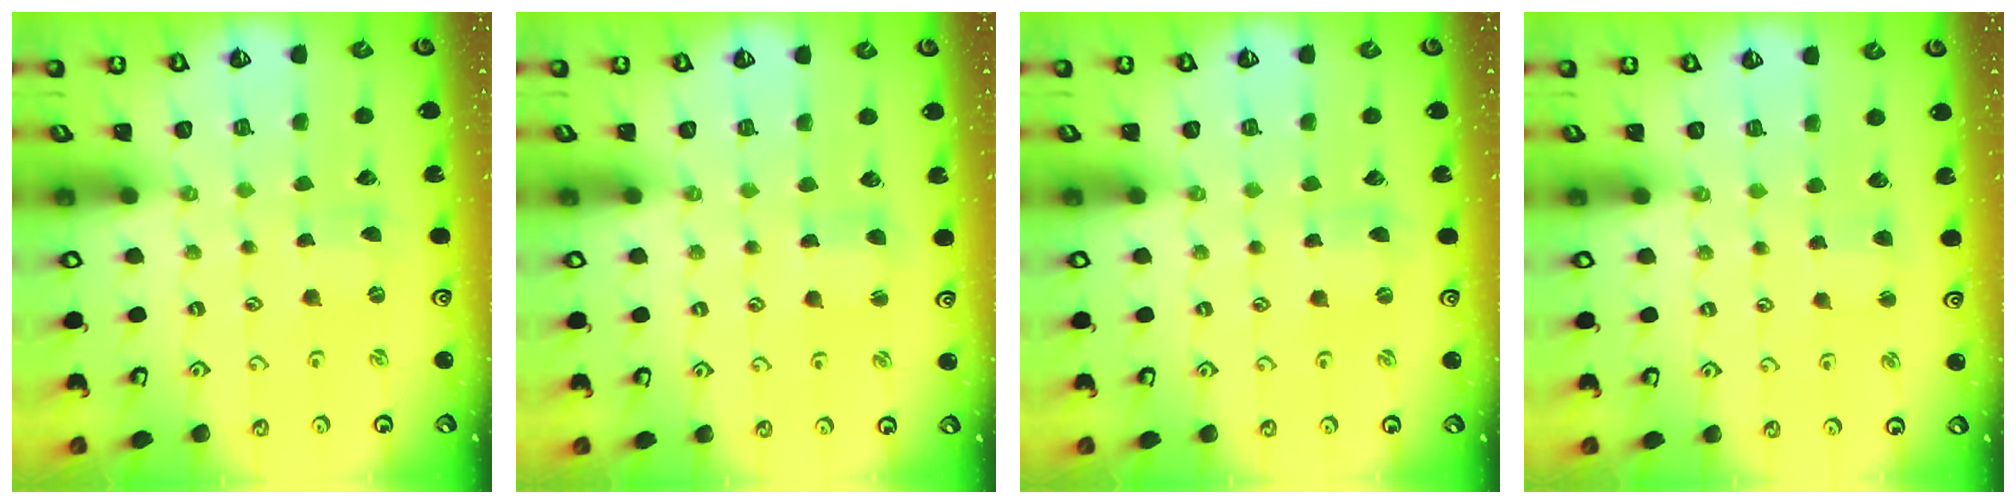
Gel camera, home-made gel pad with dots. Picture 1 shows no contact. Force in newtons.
{"total": 2.2, "press": 2.2, "slide": 0.3}
{"total": 0.8, "press": 0.8, "slide": 0.1}
{"total": 2.2, "press": 2.2, "slide": 0.3}